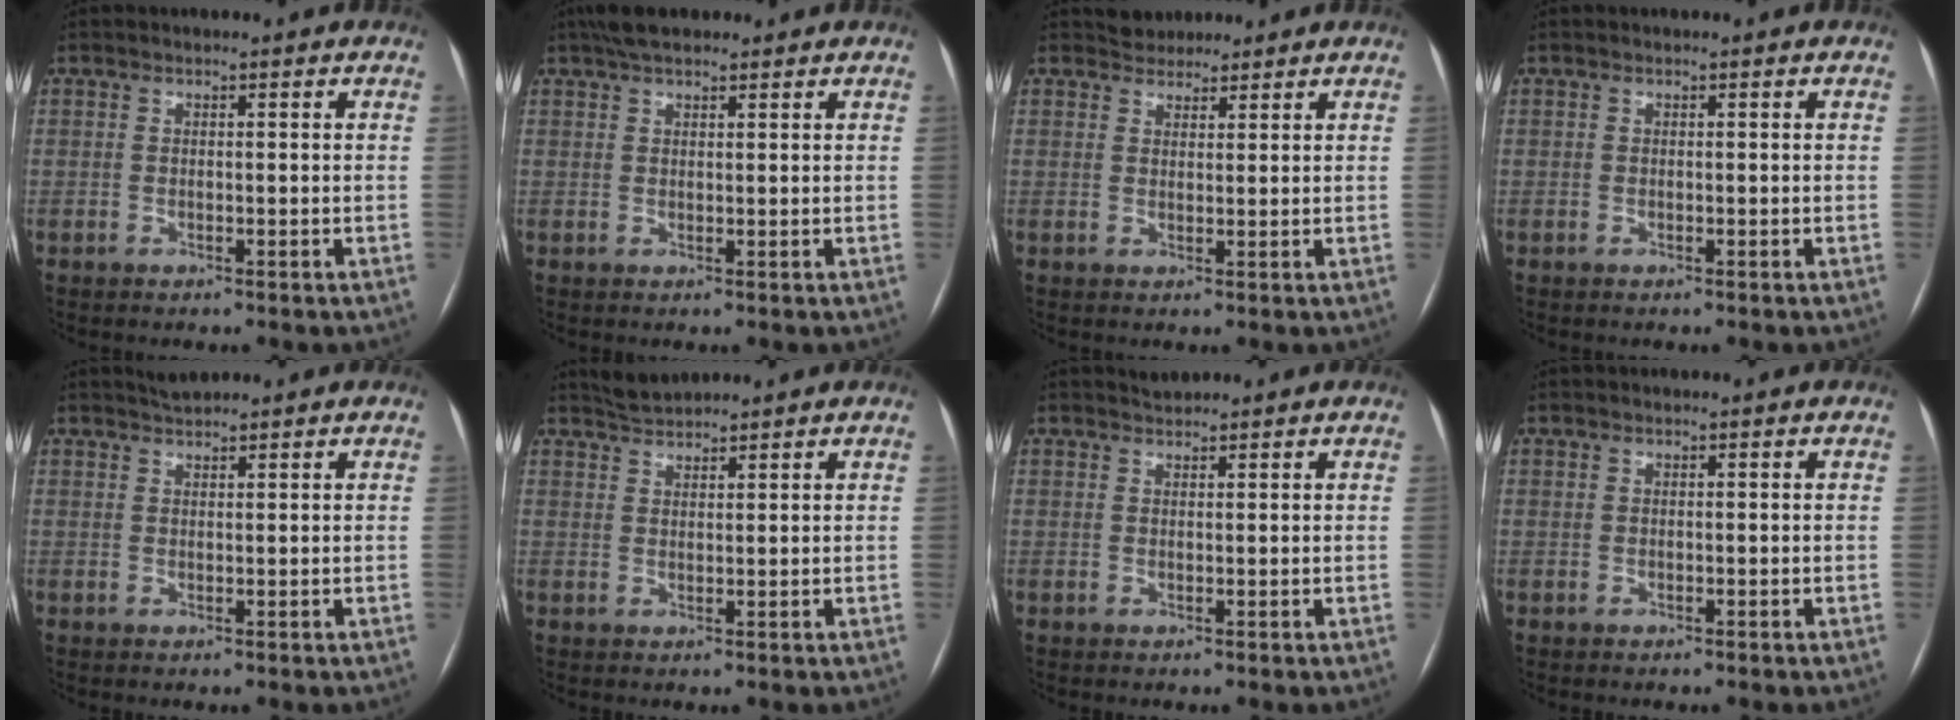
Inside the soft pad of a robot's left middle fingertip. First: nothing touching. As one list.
[{"total": 5.1, "force": [4.1, 1.6, 2.6], "torque": [-0.046, 0.030, 0.071]}, {"total": 2.9, "force": [2.6, 1.3, 0.0], "torque": [0.001, 0.014, 0.042]}, {"total": 0.0}, {"total": 1.7, "force": [1.7, 0.0, 0.3], "torque": [-0.010, 0.007, 0.034]}, {"total": 2.6, "force": [2.6, -0.1, -0.1], "torque": [-0.008, 0.010, 0.056]}, {"total": 1.1, "force": [1.1, 0.1, -0.1], "torque": [-0.008, 0.005, 0.022]}, {"total": 0.0}]